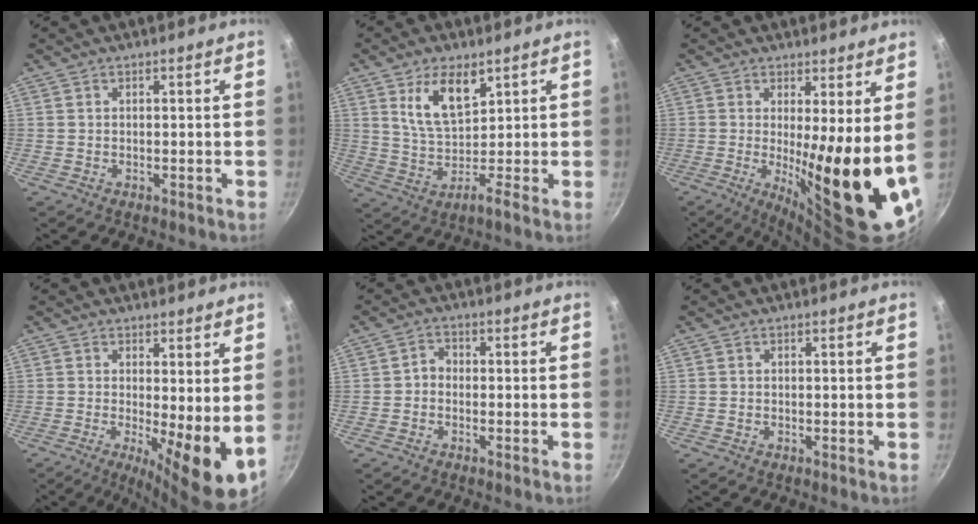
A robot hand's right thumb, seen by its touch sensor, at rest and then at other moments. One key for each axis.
{"total": 7.8, "fx": 3.5, "fy": 3.8, "fz": 5.8, "tx": -0.091, "ty": -0.013, "tz": 0.064}
{"total": 17.0, "fx": 0.6, "fy": 3.7, "fz": 16.6, "tx": -0.219, "ty": -0.038, "tz": 0.018}
{"total": 9.8, "fx": -0.3, "fy": 2.7, "fz": 9.5, "tx": -0.125, "ty": -0.019, "tz": -0.001}
{"total": 2.2, "fx": -0.8, "fy": 1.8, "fz": 1.1, "tx": -0.014, "ty": 0.015, "tz": -0.022}
{"total": 0.0}